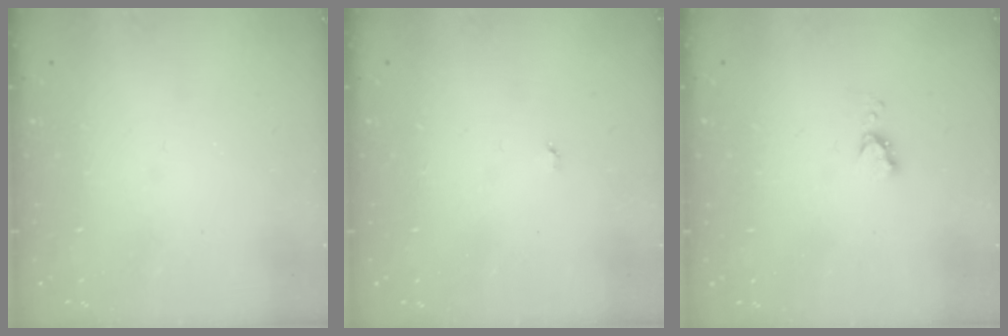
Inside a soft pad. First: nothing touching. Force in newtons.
{"total": 2.9, "press": 2.9, "slide": 0.3}
{"total": 4.4, "press": 4.3, "slide": 0.5}